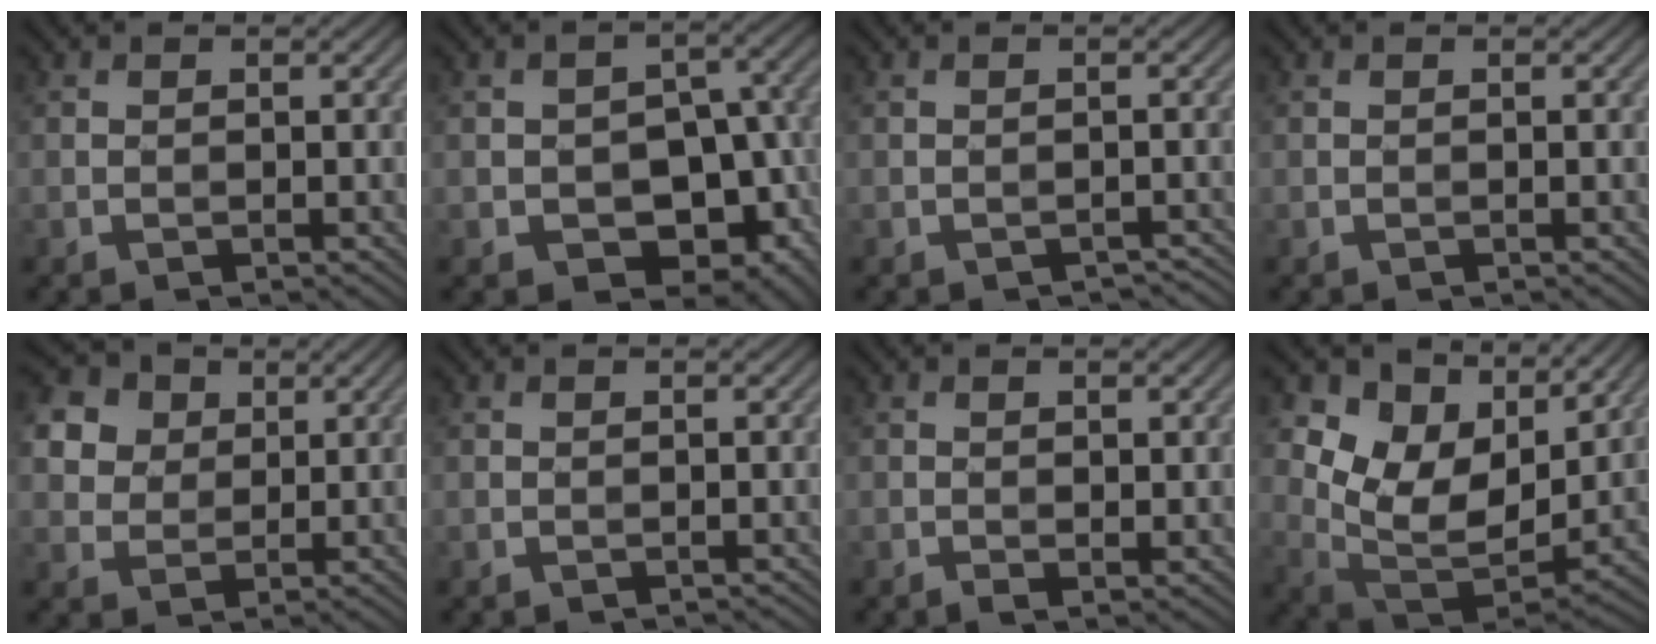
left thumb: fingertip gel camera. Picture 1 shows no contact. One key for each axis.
{"total": 12.1, "fx": -4.0, "fy": 8.8, "fz": 7.3, "tx": -0.093, "ty": -0.002, "tz": -0.051}
{"total": 0.7, "fx": -0.7, "fy": 0.1, "fz": -0.1, "tx": 0.001, "ty": 0.001, "tz": -0.012}
{"total": 0.0}
{"total": 10.4, "fx": 5.0, "fy": 8.0, "fz": 4.4, "tx": -0.155, "ty": 0.023, "tz": 0.098}
{"total": 0.0}
{"total": 1.5, "fx": 0.1, "fy": 0.5, "fz": 1.4, "tx": -0.027, "ty": -0.001, "tz": 0.005}
{"total": 11.9, "fx": 6.6, "fy": 7.4, "fz": 6.5, "tx": -0.154, "ty": 0.013, "tz": 0.118}